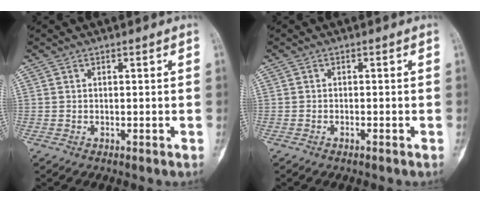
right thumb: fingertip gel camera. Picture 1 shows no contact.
{"total": 0.6, "force": [-0.5, 0.1, 0.4], "torque": [-0.008, 0.005, -0.010]}